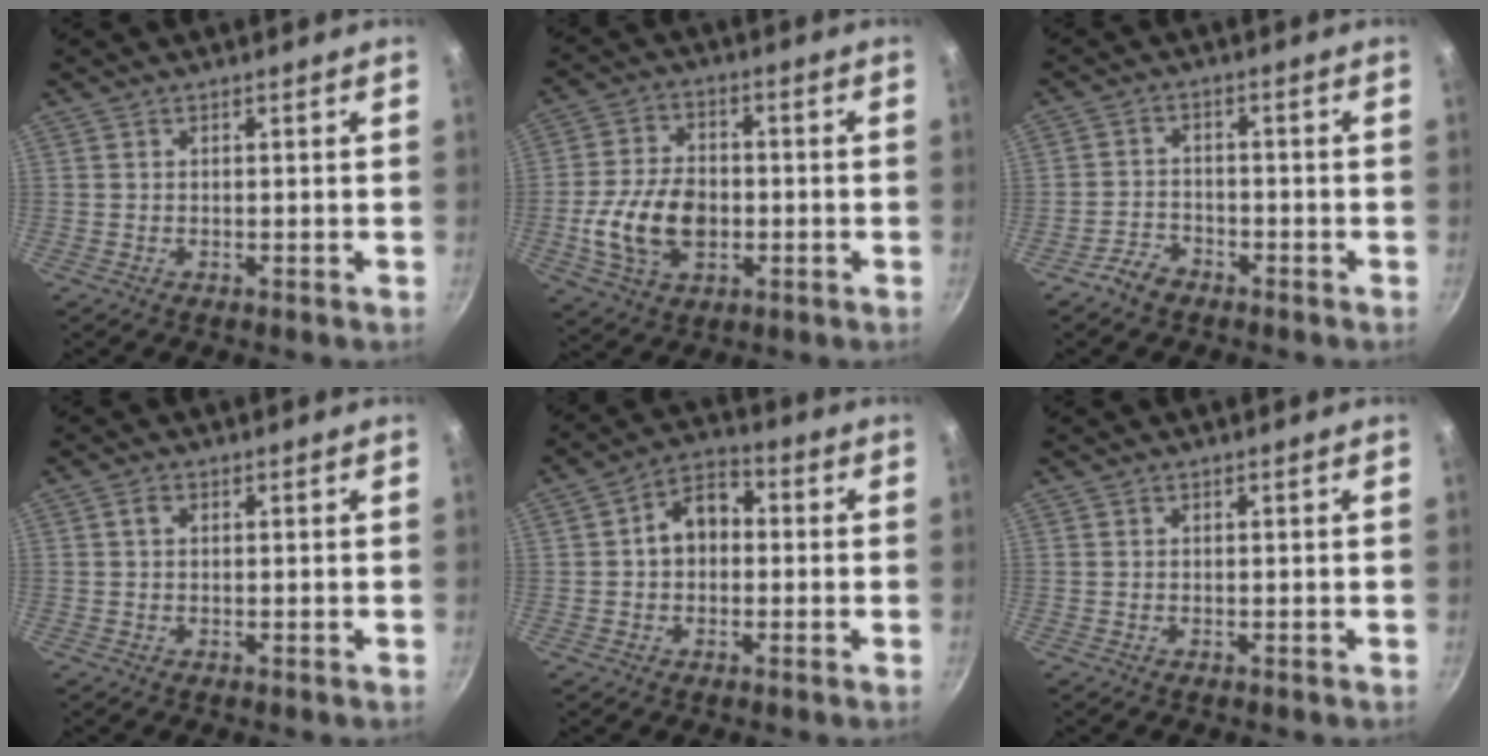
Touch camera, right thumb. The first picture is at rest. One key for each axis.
{"total": 14.5, "fx": -2.6, "fy": 9.5, "fz": 10.7, "tx": -0.187, "ty": 0.017, "tz": -0.048}
{"total": 4.1, "fx": -3.0, "fy": 2.4, "fz": 1.3, "tx": -0.017, "ty": 0.034, "tz": -0.056}
{"total": 1.4, "fx": 0.4, "fy": 1.1, "fz": 0.9, "tx": -0.016, "ty": 0.005, "tz": 0.004}
{"total": 8.3, "fx": 0.3, "fy": 6.1, "fz": 5.6, "tx": -0.051, "ty": 0.027, "tz": -0.009}
{"total": 0.0}